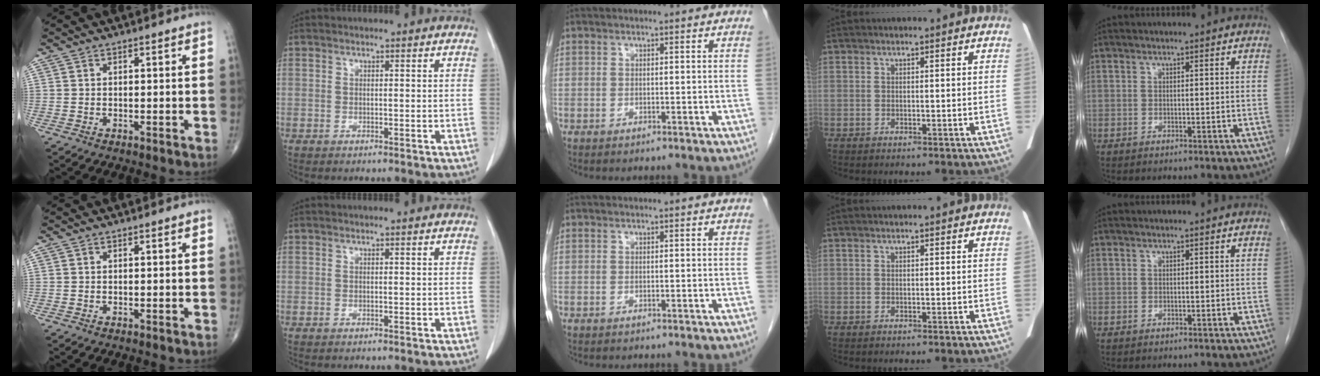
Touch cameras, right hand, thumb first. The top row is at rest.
{}